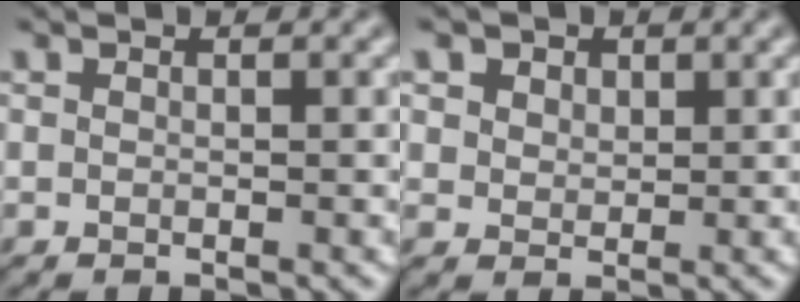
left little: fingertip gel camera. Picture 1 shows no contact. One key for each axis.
{"total": 4.2, "fx": 2.3, "fy": 2.9, "fz": 1.9, "tx": -0.052, "ty": 0.003, "tz": 0.032}